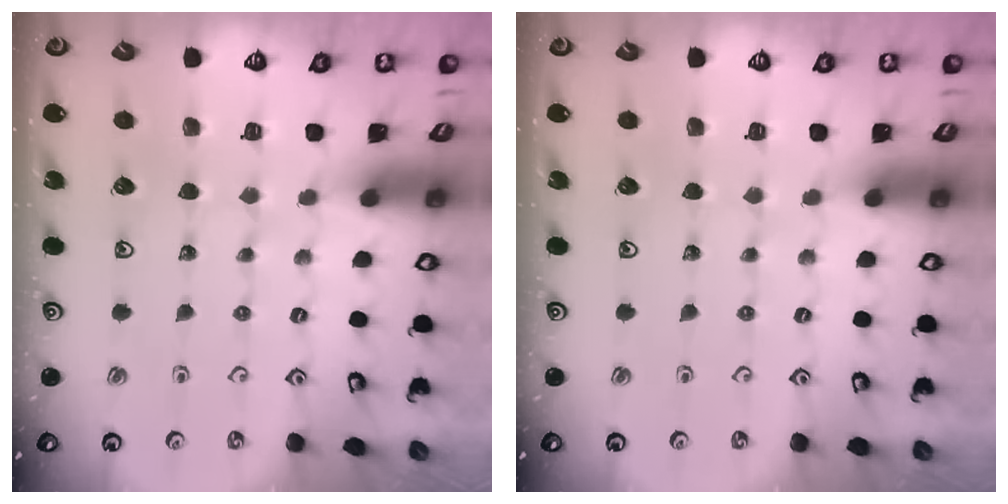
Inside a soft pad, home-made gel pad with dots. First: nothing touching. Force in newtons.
{"total": 0.0}